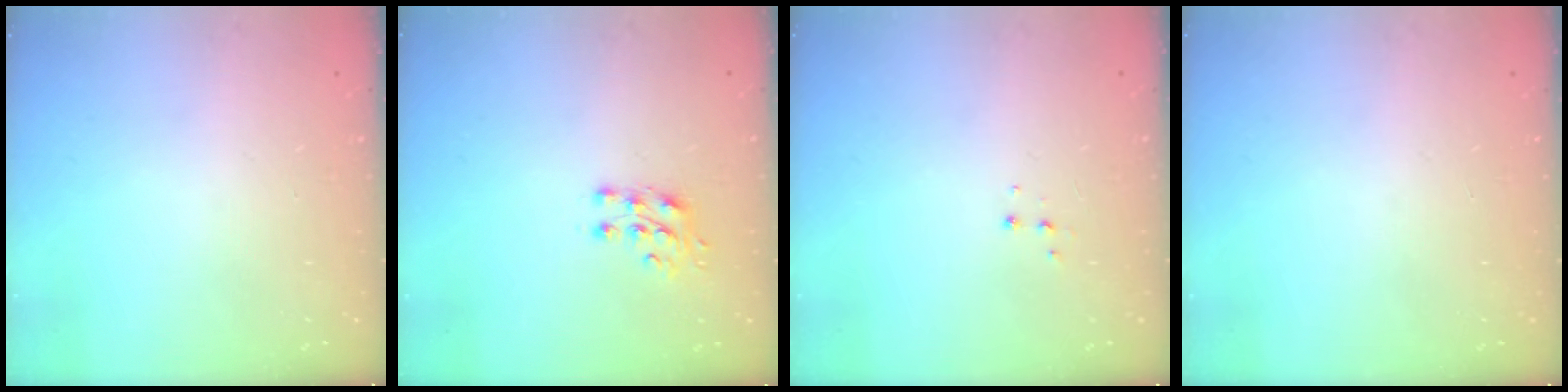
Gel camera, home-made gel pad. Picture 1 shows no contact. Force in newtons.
{"total": 7.1, "press": 7.1, "slide": 0.8}
{"total": 3.3, "press": 3.2, "slide": 0.4}
{"total": 0.0}